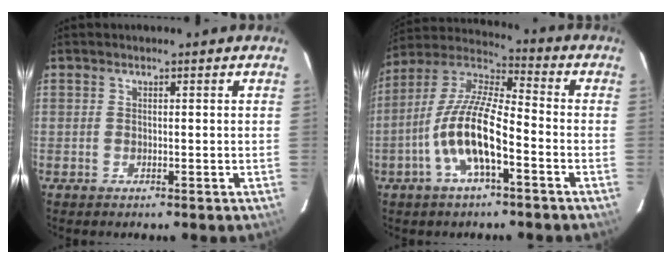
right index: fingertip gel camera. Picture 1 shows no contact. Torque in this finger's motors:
{"motor_torque": [0.68, -0.36, 0.90, 0.21]}